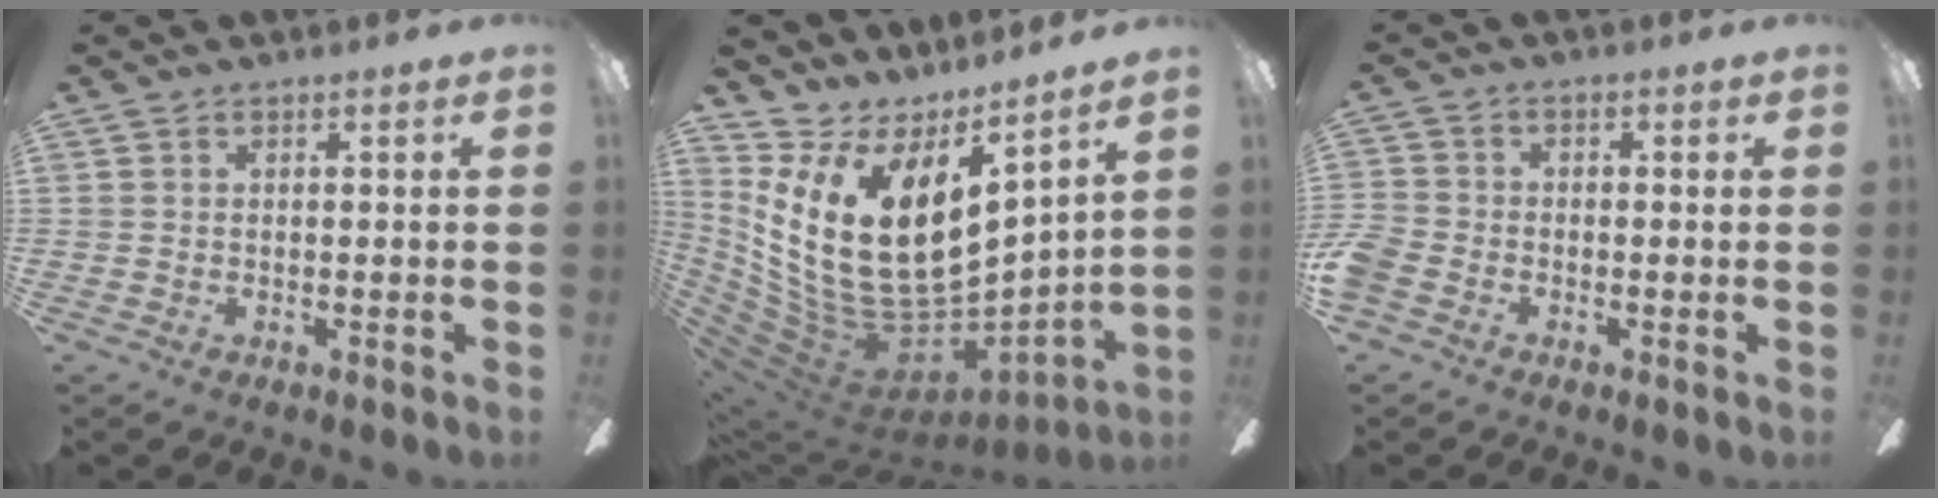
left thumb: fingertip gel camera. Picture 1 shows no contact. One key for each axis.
{"total": 22.7, "fx": 3.3, "fy": 11.6, "fz": 19.2, "tx": -0.425, "ty": -0.046, "tz": 0.071}
{"total": 4.5, "fx": -2.3, "fy": 3.4, "fz": 2.0, "tx": -0.043, "ty": 0.016, "tz": -0.041}